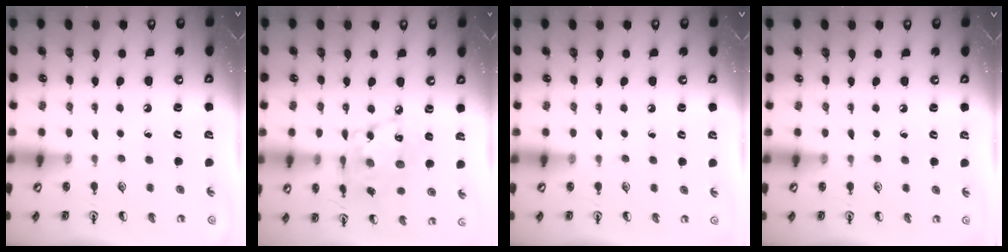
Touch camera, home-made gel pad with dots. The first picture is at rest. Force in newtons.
{"total": 13.6, "press": 13.6, "slide": 0.8}
{"total": 0.0}
{"total": 0.0}